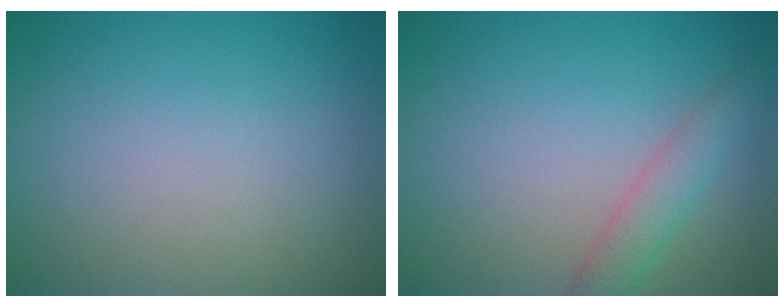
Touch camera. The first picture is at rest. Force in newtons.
{"total": 2.5, "press": 2.5, "slide": 0.1}